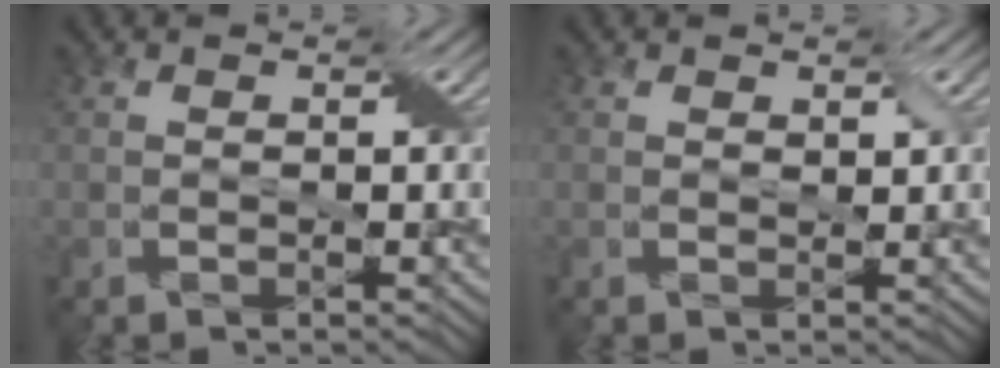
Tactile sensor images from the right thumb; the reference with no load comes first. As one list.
[{"total": 1.2, "force": [0.8, 0.6, 0.7], "torque": [-0.010, 0.001, 0.014]}]